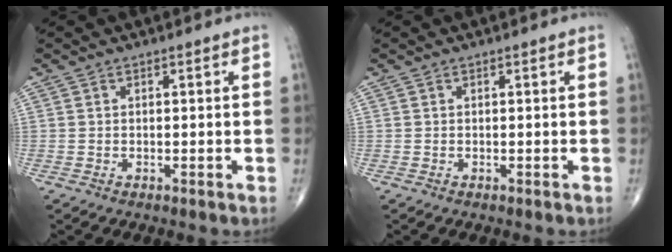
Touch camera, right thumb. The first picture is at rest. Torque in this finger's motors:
{"motor_torque": [-0.03, 0.03, -0.01, 0.01, 0.00]}